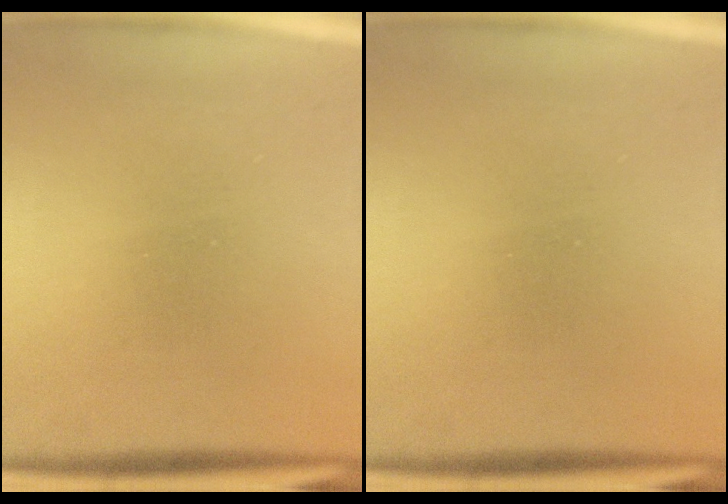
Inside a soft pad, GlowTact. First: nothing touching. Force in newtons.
{"total": 0.0}